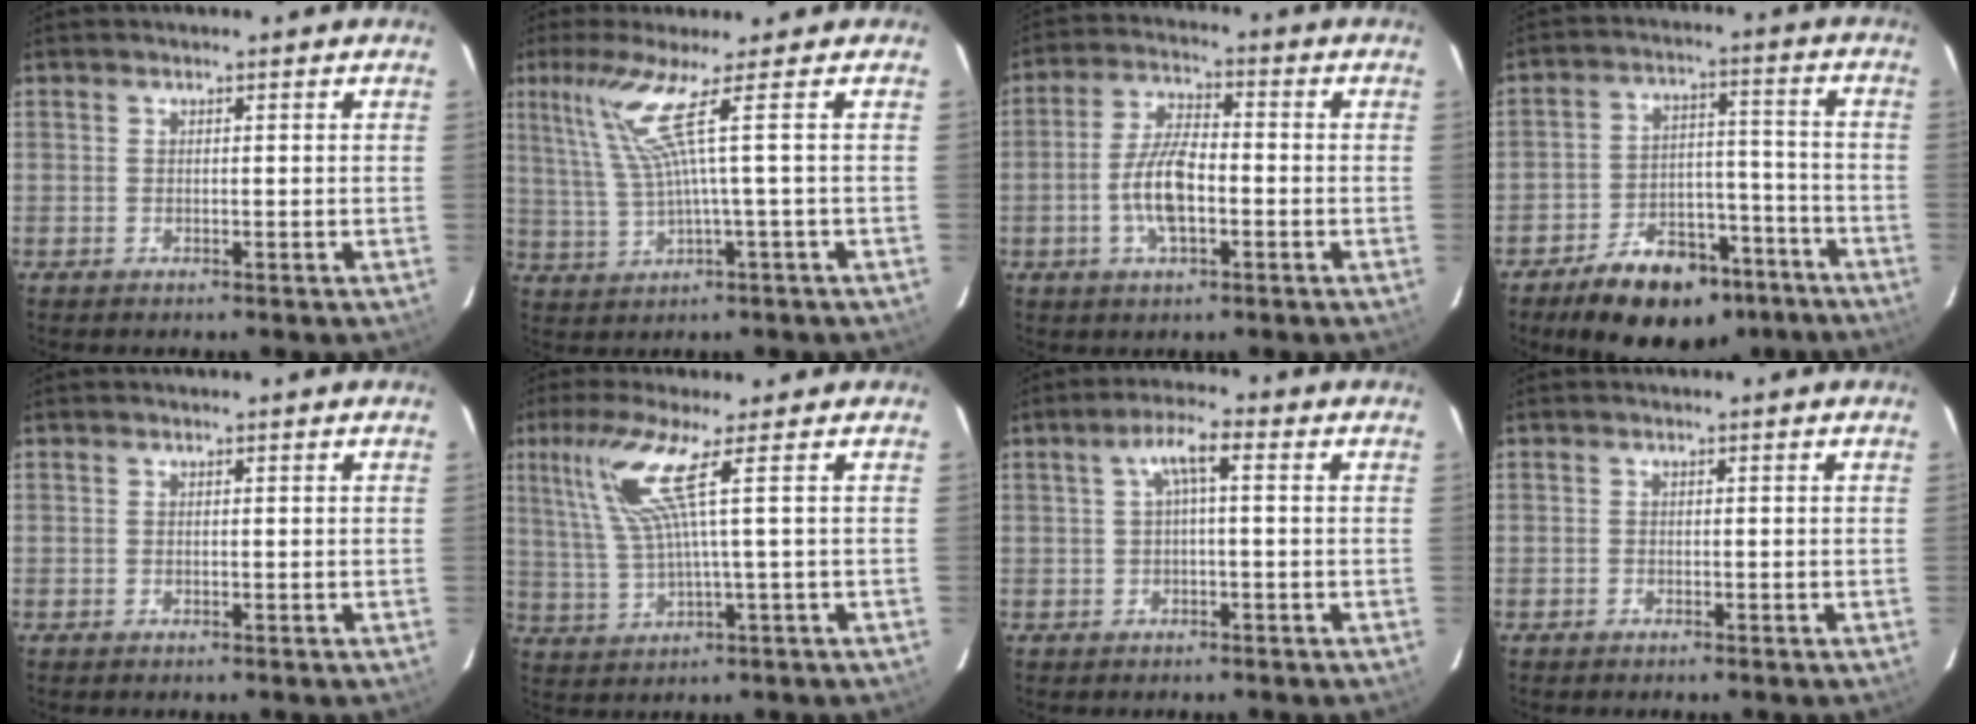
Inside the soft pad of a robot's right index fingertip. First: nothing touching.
{"total": 6.6, "force": [2.5, -2.2, 5.7], "torque": [-0.118, -0.008, 0.069]}
{"total": 8.7, "force": [-2.3, 3.3, 7.7], "torque": [-0.156, 0.007, -0.045]}
{"total": 16.2, "force": [-11.6, 8.8, 7.1], "torque": [-0.128, 0.033, -0.154]}
{"total": 0.0}
{"total": 7.8, "force": [3.0, -1.1, 7.1], "torque": [-0.152, -0.001, 0.075]}
{"total": 4.1, "force": [0.4, 0.8, 4.1], "torque": [-0.078, 0.013, 0.011]}
{"total": 0.5, "force": [-0.5, 0.2, 0.0], "torque": [-0.003, 0.001, -0.009]}